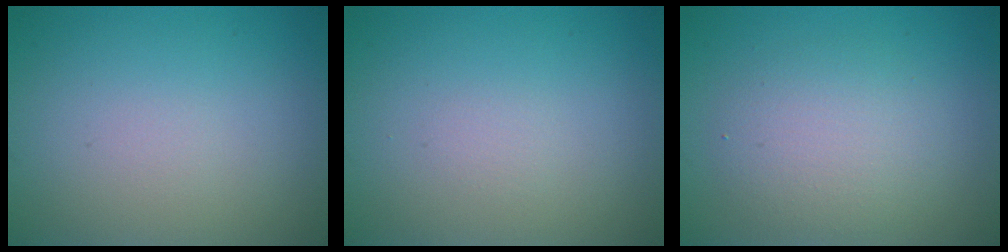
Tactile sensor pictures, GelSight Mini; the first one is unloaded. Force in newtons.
{"total": 0.5, "press": 0.5, "slide": 0.0}
{"total": 3.5, "press": 3.5, "slide": 0.1}